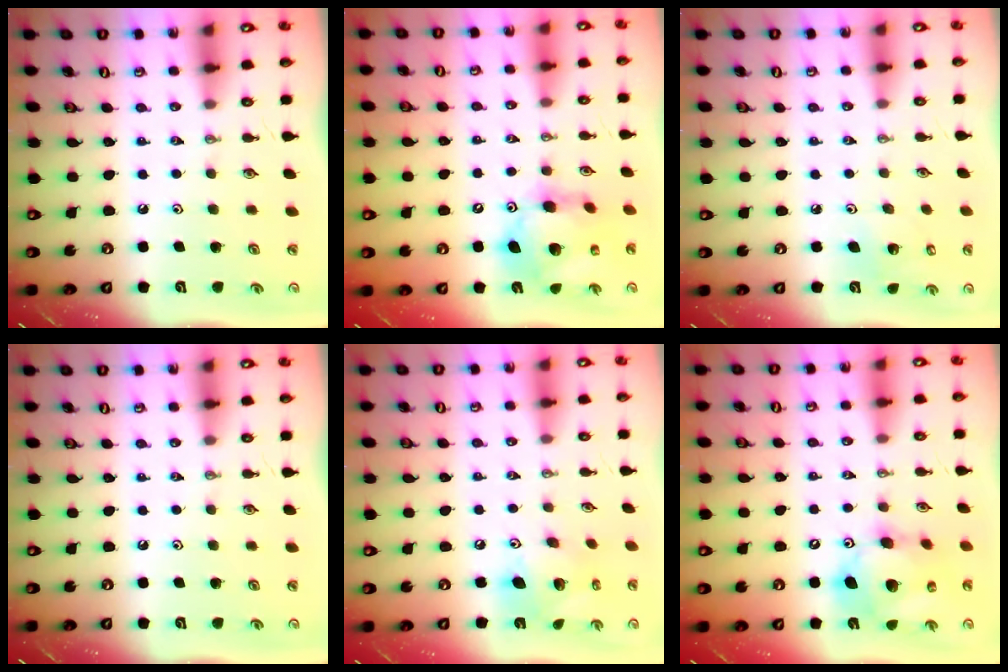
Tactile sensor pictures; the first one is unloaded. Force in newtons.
{"total": 14.4, "press": 14.3, "slide": 1.4}
{"total": 5.3, "press": 4.8, "slide": 2.3}
{"total": 0.0}
{"total": 12.6, "press": 12.6, "slide": 1.4}
{"total": 14.4, "press": 14.2, "slide": 2.3}